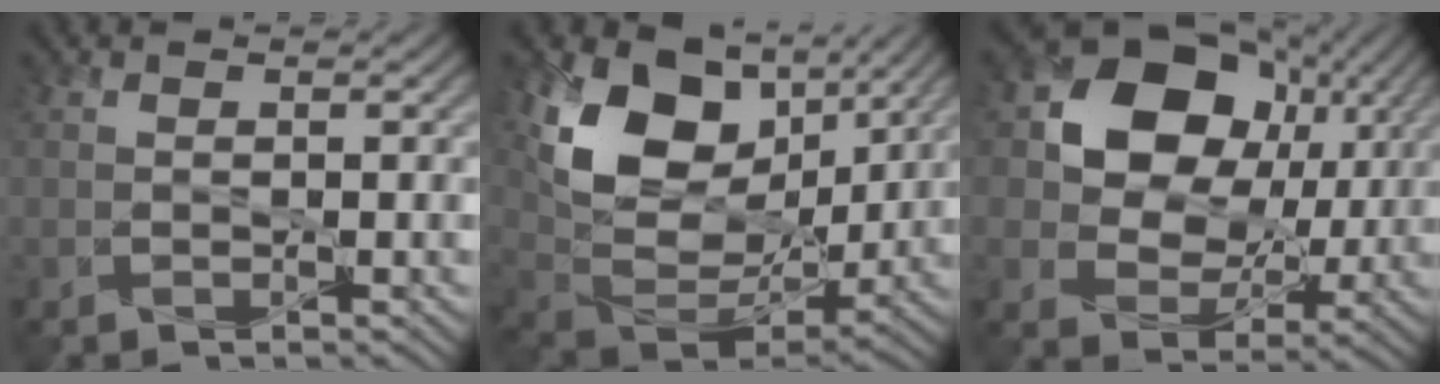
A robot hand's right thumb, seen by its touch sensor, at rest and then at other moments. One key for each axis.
{"total": 16.4, "fx": 5.3, "fy": 10.5, "fz": 11.4, "tx": -0.220, "ty": 0.003, "tz": 0.120}
{"total": 14.3, "fx": 3.3, "fy": 10.8, "fz": 8.9, "tx": -0.144, "ty": 0.010, "tz": 0.058}